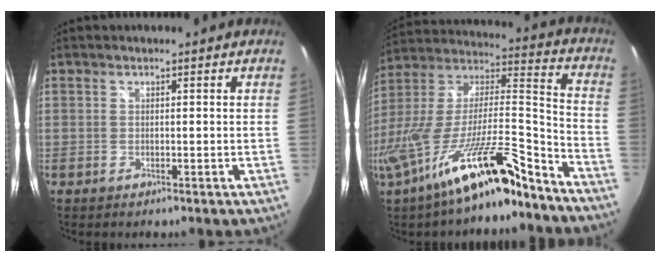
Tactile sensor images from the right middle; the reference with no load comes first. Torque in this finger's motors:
{"motor_torque": [1.30, -0.84, 0.63, 0.21]}